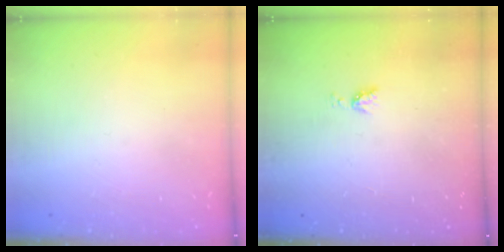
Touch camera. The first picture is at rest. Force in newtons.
{"total": 4.0, "press": 4.0, "slide": 0.5}